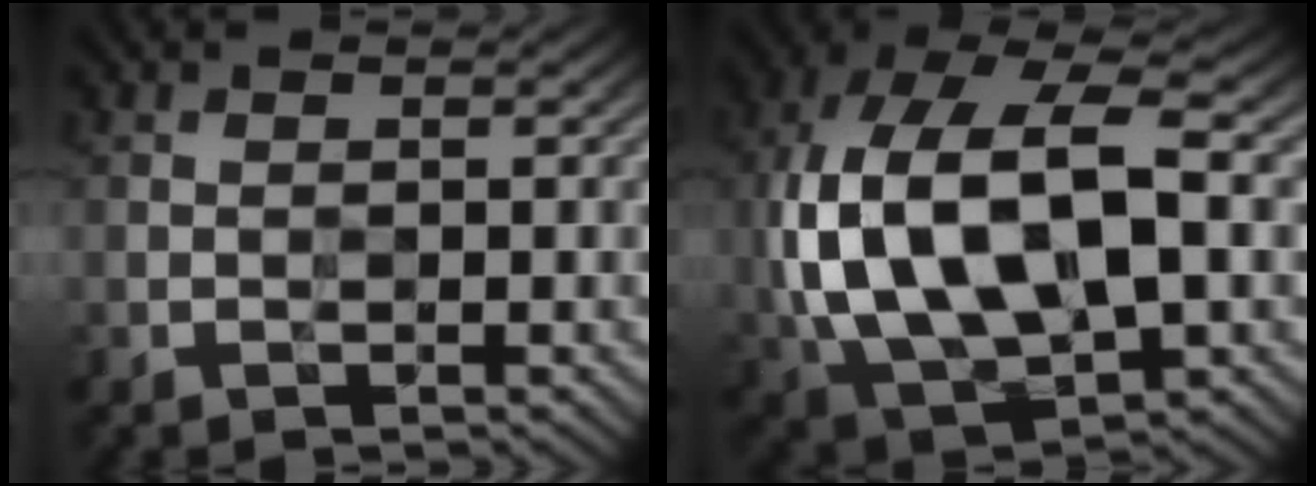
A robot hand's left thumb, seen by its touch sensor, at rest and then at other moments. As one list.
[{"total": 18.9, "force": [0.0, 10.3, 15.9], "torque": [-0.352, -0.001, 0.011]}]